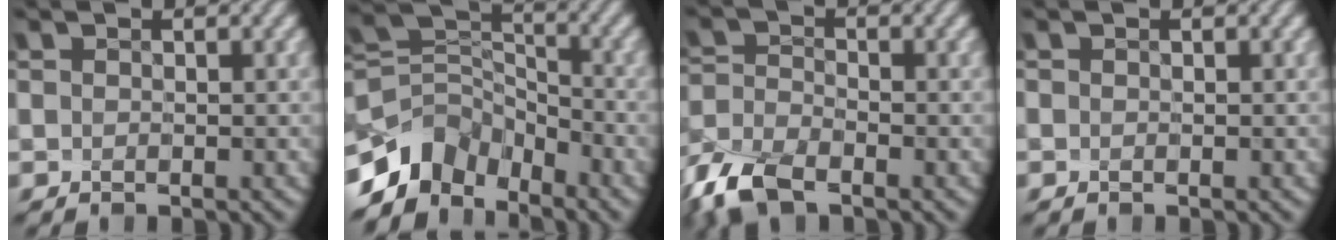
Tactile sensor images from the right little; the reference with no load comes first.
{"total": 6.5, "force": [-4.6, 4.1, 2.1], "torque": [-0.024, 0.006, -0.092]}
{"total": 7.2, "force": [-5.4, 3.1, 3.8], "torque": [-0.084, -0.006, -0.114]}
{"total": 0.0}